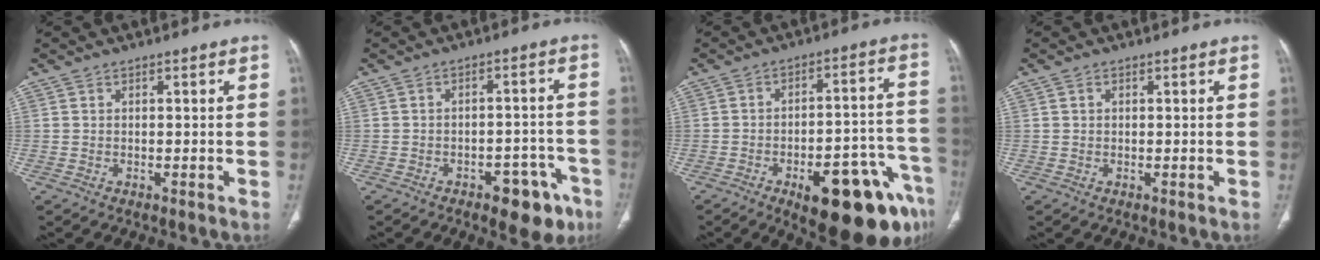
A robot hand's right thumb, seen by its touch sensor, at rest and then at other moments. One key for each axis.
{"total": 9.7, "fx": -5.6, "fy": 4.7, "fz": 6.4, "tx": -0.051, "ty": 0.037, "tz": -0.066}
{"total": 21.0, "fx": -11.5, "fy": 7.2, "fz": 16.1, "tx": -0.139, "ty": 0.070, "tz": -0.148}
{"total": 0.6, "fx": 0.2, "fy": 0.5, "fz": 0.3, "tx": -0.003, "ty": 0.001, "tz": 0.003}